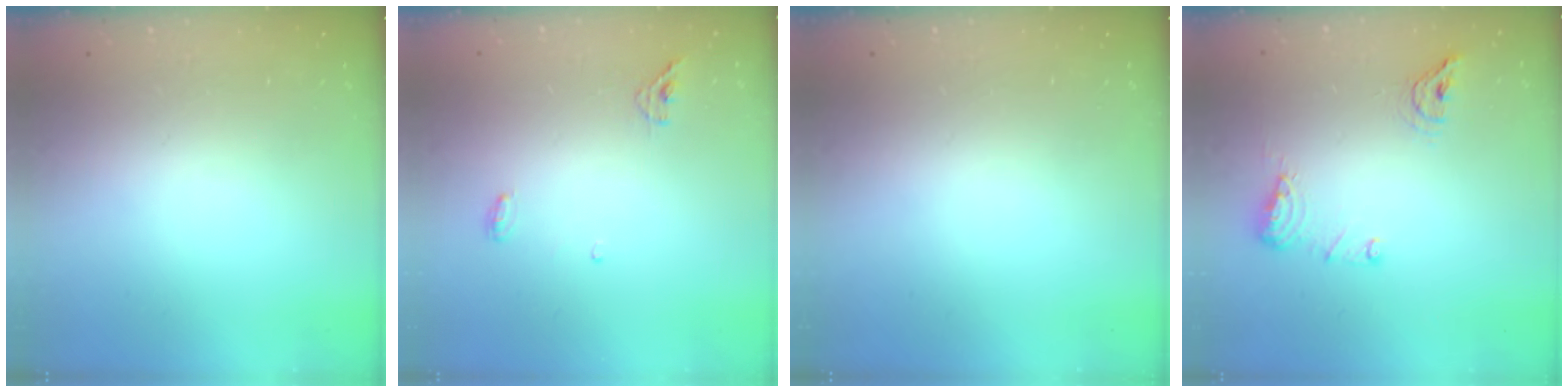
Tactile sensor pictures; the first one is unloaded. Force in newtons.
{"total": 5.1, "press": 5.0, "slide": 1.1}
{"total": 0.0}
{"total": 8.9, "press": 8.8, "slide": 1.4}